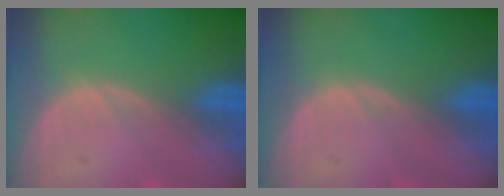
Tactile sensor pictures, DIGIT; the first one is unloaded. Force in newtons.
{"total": 0.0}